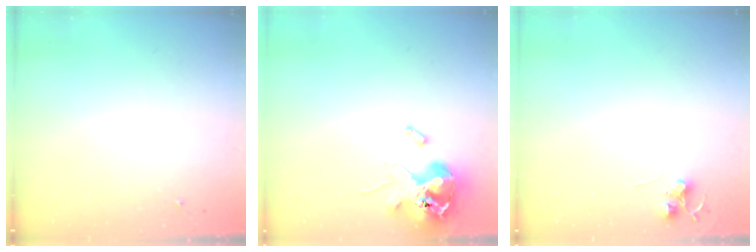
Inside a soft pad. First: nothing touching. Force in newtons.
{"total": 13.1, "press": 12.9, "slide": 2.2}
{"total": 6.0, "press": 6.0, "slide": 0.5}